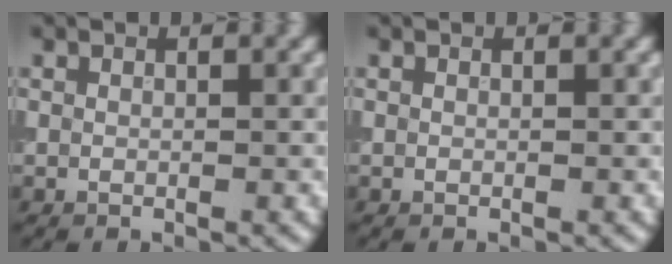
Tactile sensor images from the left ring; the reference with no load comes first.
{"total": 0.0}